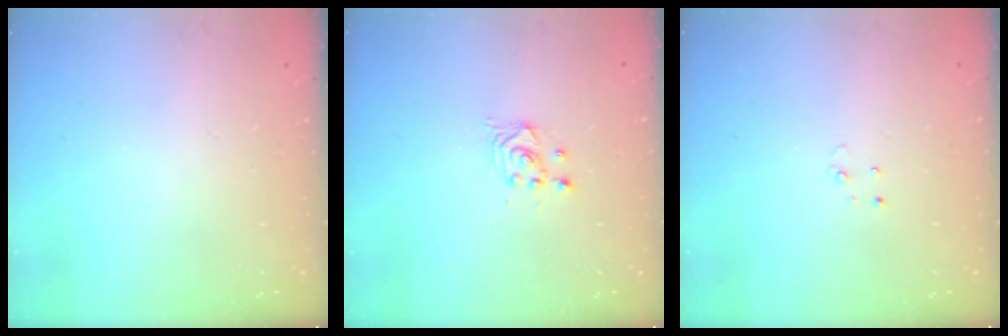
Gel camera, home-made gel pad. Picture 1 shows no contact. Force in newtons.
{"total": 2.4, "press": 2.3, "slide": 0.2}
{"total": 2.3, "press": 2.3, "slide": 0.2}